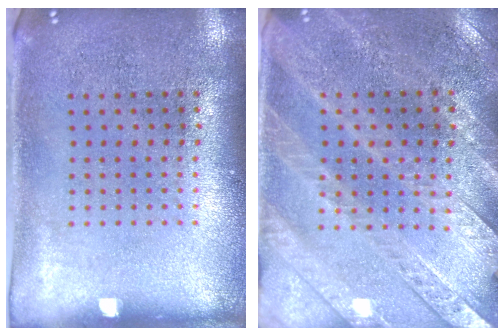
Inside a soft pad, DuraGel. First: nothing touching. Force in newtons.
{"total": 3.0, "press": 2.7, "slide": 1.1}